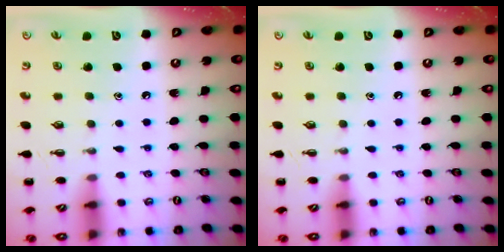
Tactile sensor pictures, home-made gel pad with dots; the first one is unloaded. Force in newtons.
{"total": 0.0}